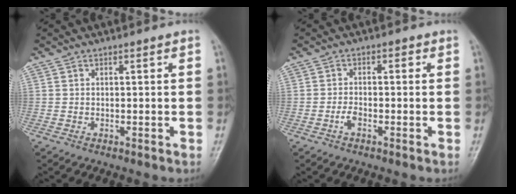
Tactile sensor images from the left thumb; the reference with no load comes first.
{"total": 2.4, "force": [-1.0, 1.4, 1.7], "torque": [-0.025, 0.010, -0.024]}